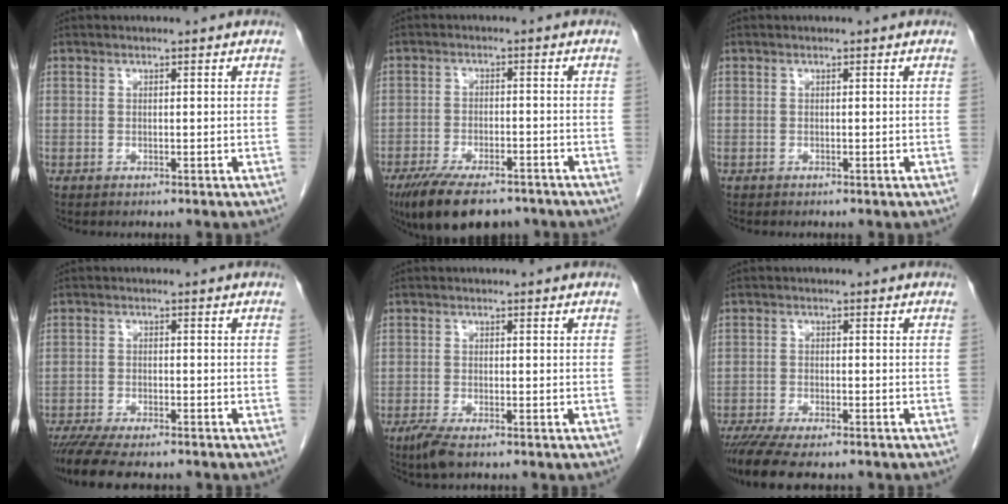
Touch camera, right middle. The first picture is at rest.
{"total": 12.1, "force": [-9.2, 4.3, 6.6], "torque": [-0.109, -0.012, -0.143]}
{"total": 0.0}
{"total": 10.3, "force": [-8.8, 2.1, 4.9], "torque": [-0.073, -0.011, -0.135]}
{"total": 3.3, "force": [-2.4, 0.6, 2.3], "torque": [-0.051, -0.009, -0.046]}
{"total": 9.6, "force": [-7.9, 2.1, 5.0], "torque": [-0.076, -0.013, -0.124]}